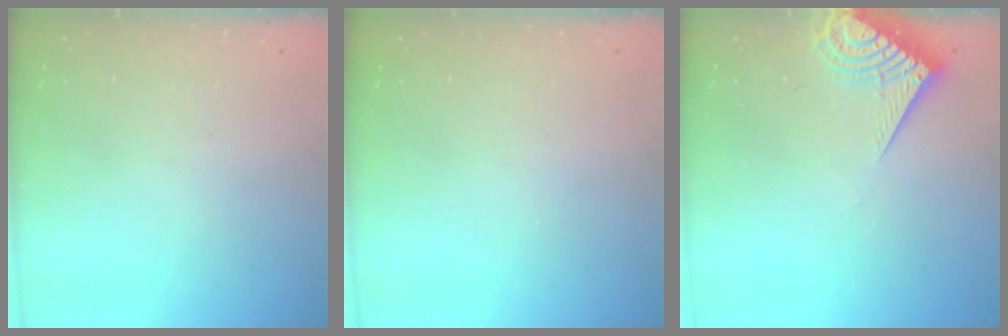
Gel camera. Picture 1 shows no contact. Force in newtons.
{"total": 0.0}
{"total": 7.9, "press": 7.9, "slide": 0.7}